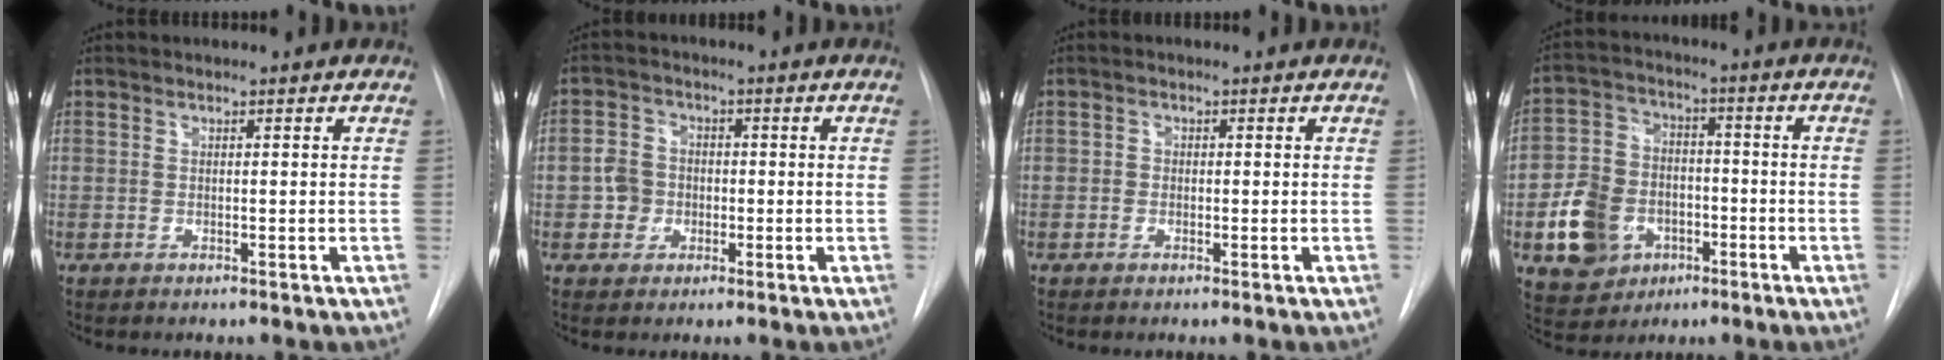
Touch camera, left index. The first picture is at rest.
{"total": 4.5, "force": [-0.9, 4.1, 1.4], "torque": [-0.031, 0.018, -0.012]}
{"total": 1.0, "force": [-0.3, 0.9, 0.2], "torque": [0.004, 0.004, -0.009]}
{"total": 11.7, "force": [-4.2, 9.4, 5.5], "torque": [-0.126, 0.018, -0.064]}